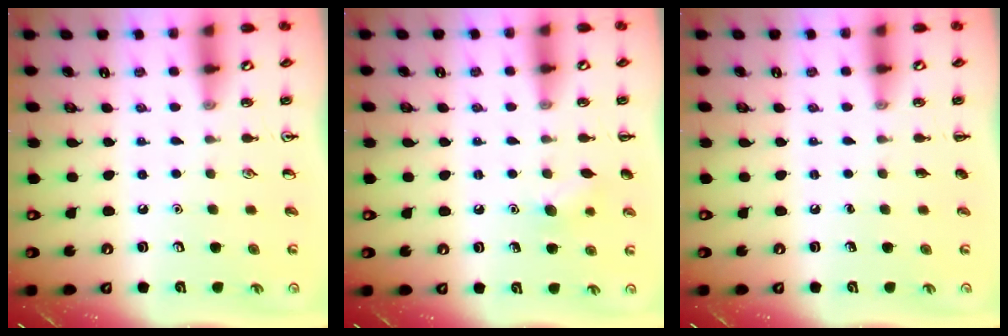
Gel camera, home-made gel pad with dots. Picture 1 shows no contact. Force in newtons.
{"total": 7.5, "press": 7.2, "slide": 2.2}
{"total": 0.0}